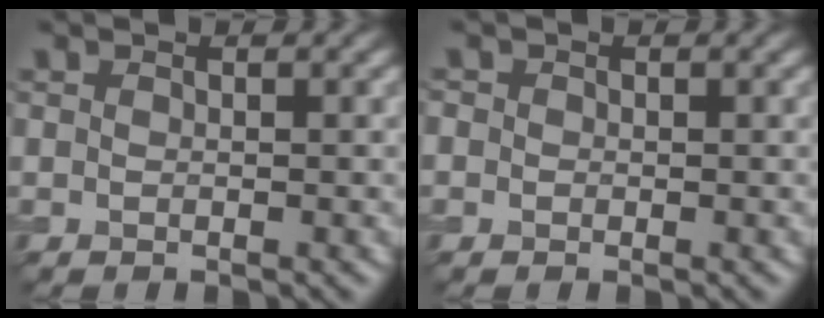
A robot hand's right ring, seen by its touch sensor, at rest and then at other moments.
{"total": 0.6, "force": [0.0, 0.6, 0.1], "torque": [0.001, 0.002, -0.004]}